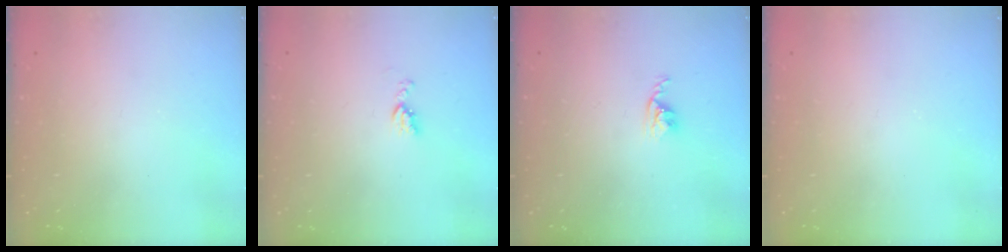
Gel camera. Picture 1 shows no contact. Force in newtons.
{"total": 4.5, "press": 4.5, "slide": 0.6}
{"total": 2.9, "press": 2.9, "slide": 0.4}
{"total": 0.0}